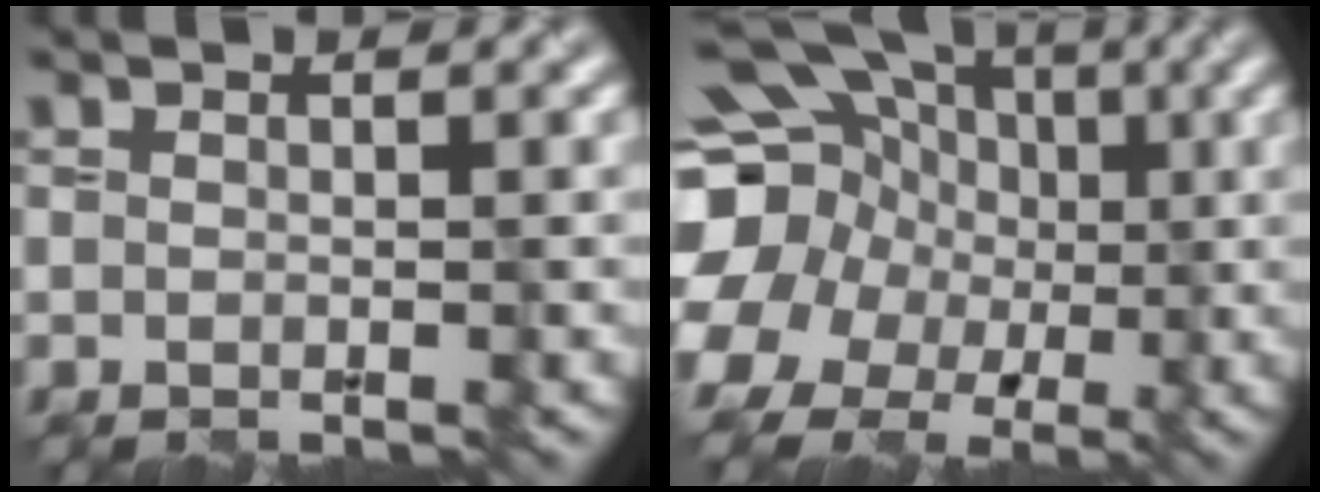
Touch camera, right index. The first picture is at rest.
{"total": 15.0, "force": [1.1, 13.7, 6.0], "torque": [-0.169, 0.030, -0.009]}